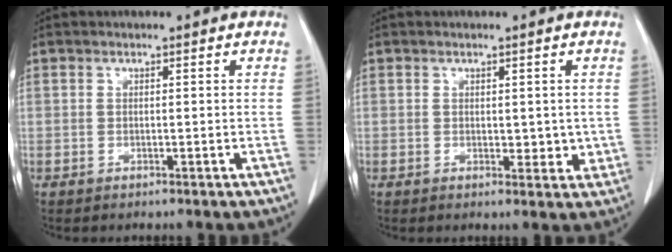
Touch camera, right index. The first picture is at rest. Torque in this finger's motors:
{"motor_torque": [0.04, 0.10, 0.04, 0.01]}